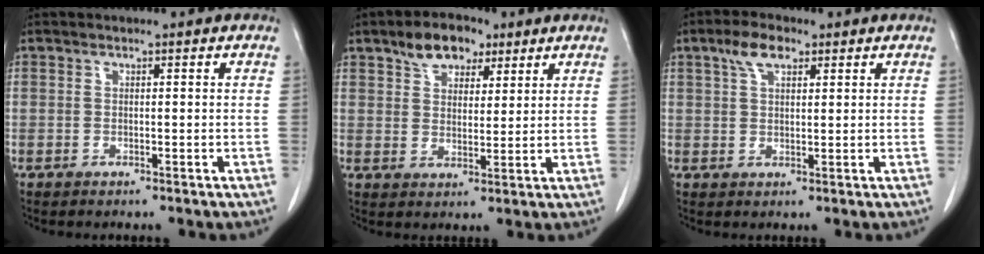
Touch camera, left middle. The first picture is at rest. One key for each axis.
{"total": 7.0, "fx": 4.4, "fy": 3.9, "fz": 3.7, "tx": -0.060, "ty": 0.017, "tz": 0.077}
{"total": 4.6, "fx": 2.6, "fy": 2.0, "fz": 3.2, "tx": -0.069, "ty": 0.013, "tz": 0.050}